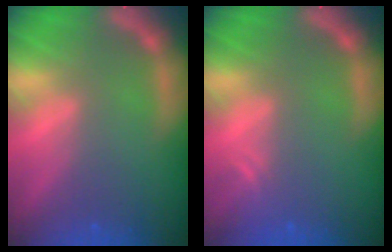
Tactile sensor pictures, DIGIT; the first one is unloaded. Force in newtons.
{"total": 1.5}